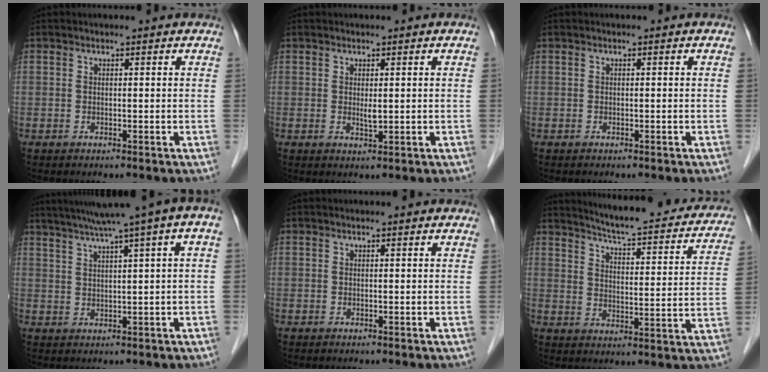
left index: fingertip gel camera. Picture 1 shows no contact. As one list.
[{"total": 1.3, "force": [0.1, 0.4, 1.3], "torque": [-0.026, -0.007, 0.005]}, {"total": 0.0}, {"total": 10.9, "force": [6.2, -0.5, 8.9], "torque": [-0.139, 0.039, 0.088]}, {"total": 0.8, "force": [0.8, 0.2, 0.3], "torque": [-0.007, 0.014, 0.011]}, {"total": 21.7, "force": [19.4, 3.6, 8.9], "torque": [-0.113, -0.040, 0.231]}]